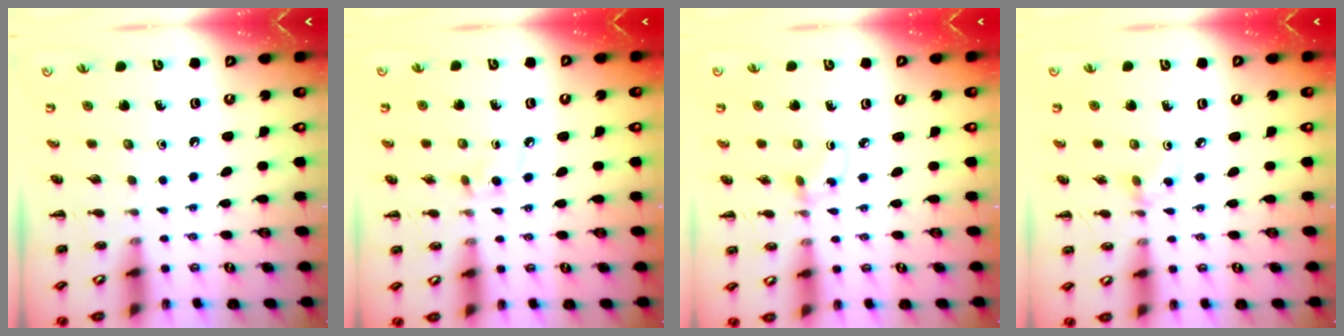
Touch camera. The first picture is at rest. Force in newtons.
{"total": 3.6, "press": 3.3, "slide": 1.5}
{"total": 1.9, "press": 1.7, "slide": 0.7}
{"total": 3.3, "press": 3.0, "slide": 1.2}